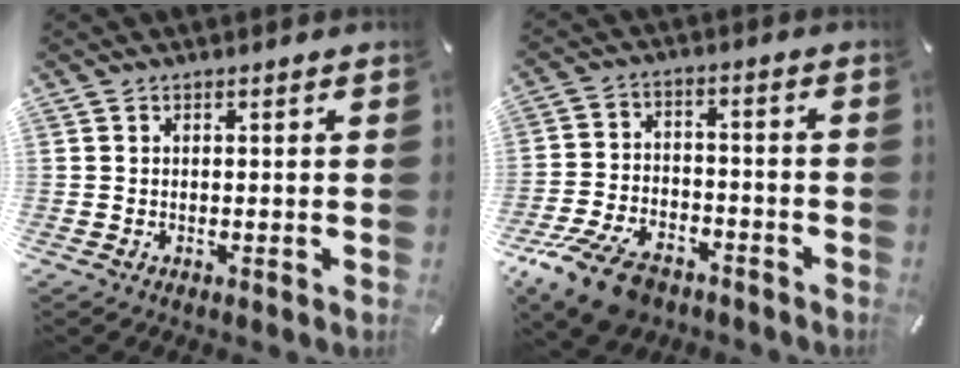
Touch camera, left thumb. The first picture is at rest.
{"total": 12.1, "force": [-8.2, 6.3, 6.4], "torque": [-0.124, 0.045, -0.149]}